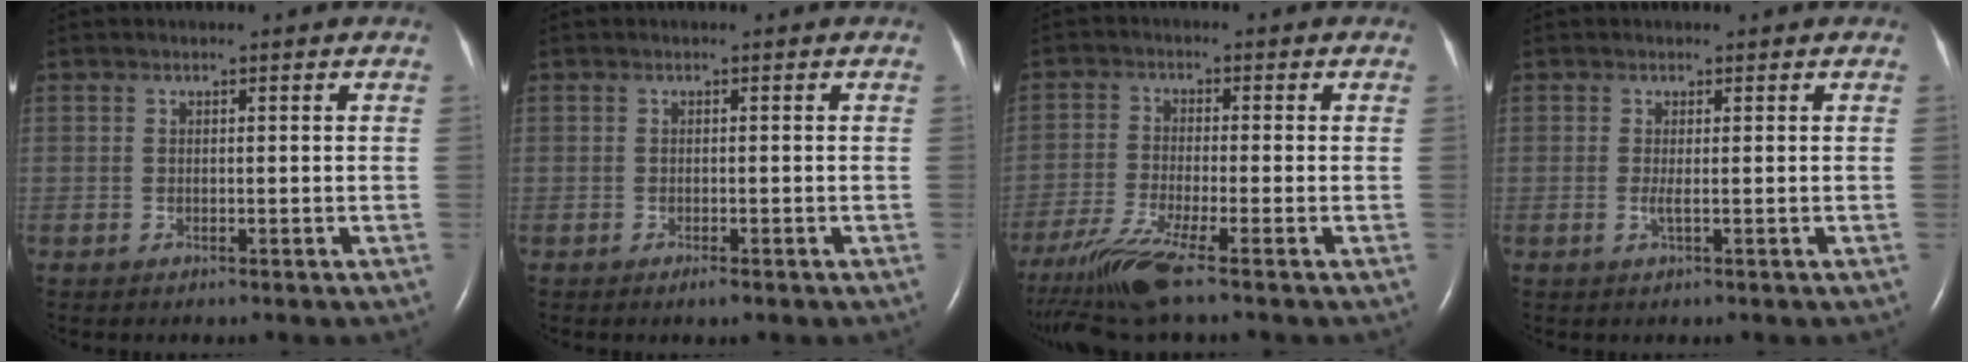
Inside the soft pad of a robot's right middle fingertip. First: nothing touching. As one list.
[{"total": 1.1, "force": [-0.7, 0.1, 0.8], "torque": [-0.015, -0.003, -0.008]}, {"total": 8.5, "force": [-6.1, -0.8, 5.9], "torque": [-0.119, -0.030, -0.112]}, {"total": 1.0, "force": [-0.1, -0.2, 0.9], "torque": [-0.023, -0.002, 0.000]}]